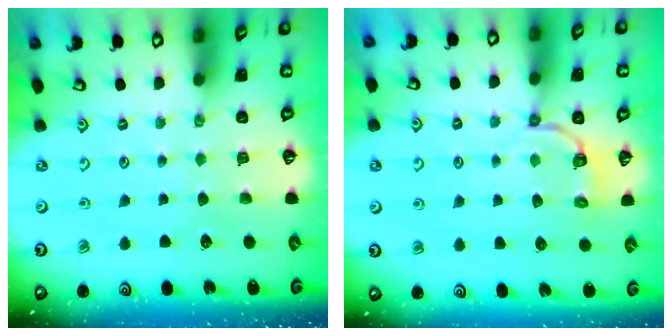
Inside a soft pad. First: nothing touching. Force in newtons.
{"total": 4.1, "press": 3.6, "slide": 1.9}